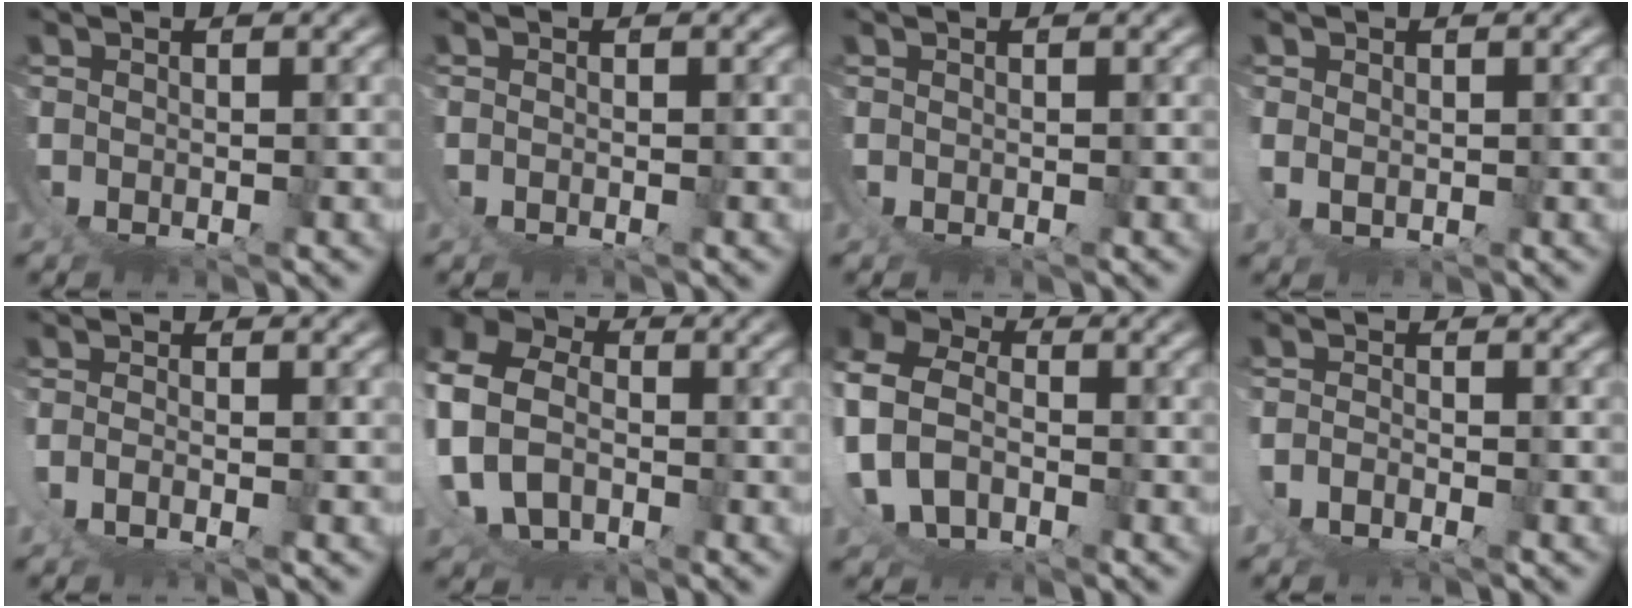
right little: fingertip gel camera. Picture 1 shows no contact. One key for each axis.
{"total": 0.7, "fx": 0.1, "fy": -0.5, "fz": 0.5, "tx": -0.009, "ty": -0.001, "tz": 0.000}
{"total": 0.0}
{"total": 1.5, "fx": 0.6, "fy": 0.6, "fz": 1.2, "tx": -0.037, "ty": -0.015, "tz": 0.024}
{"total": 1.8, "fx": -0.6, "fy": -0.3, "fz": 1.7, "tx": -0.035, "ty": -0.006, "tz": -0.008}
{"total": 9.2, "fx": 1.3, "fy": 7.2, "fz": 5.6, "tx": -0.130, "ty": -0.007, "tz": 0.014}
{"total": 7.3, "fx": 1.0, "fy": 5.6, "fz": 4.6, "tx": -0.116, "ty": -0.003, "tz": 0.011}
{"total": 1.7, "fx": -1.0, "fy": 0.4, "fz": 1.3, "tx": -0.026, "ty": -0.004, "tz": -0.019}